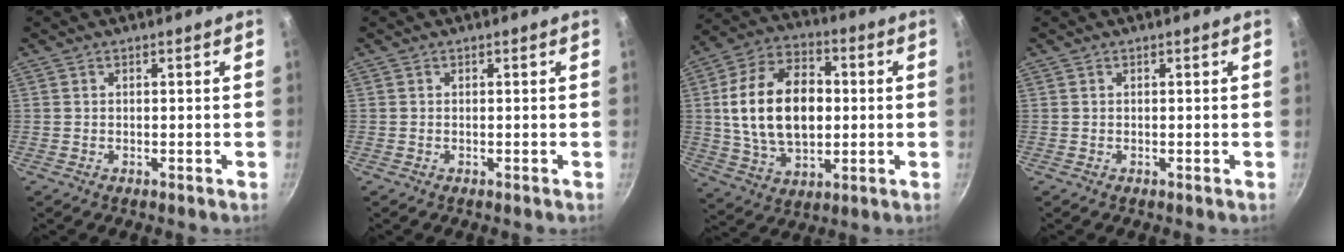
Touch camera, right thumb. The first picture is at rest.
{"total": 0.0}
{"total": 19.6, "force": [1.1, 12.7, 14.9], "torque": [-0.238, 0.014, 0.020]}
{"total": 0.0}